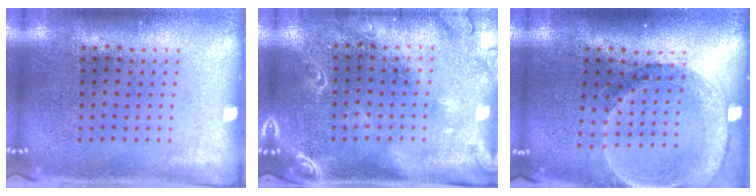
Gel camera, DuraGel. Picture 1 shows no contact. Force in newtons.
{"total": 2.1, "press": 1.9, "slide": 0.7}
{"total": 1.4, "press": 1.4, "slide": 0.1}